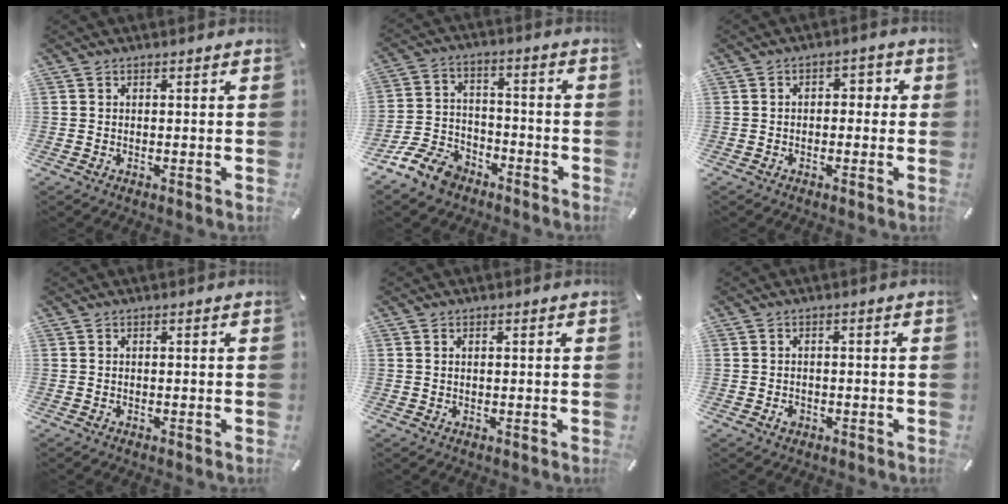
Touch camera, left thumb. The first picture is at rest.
{"total": 11.2, "force": [-7.8, 6.6, 4.5], "torque": [-0.087, 0.053, -0.144]}
{"total": 2.6, "force": [-1.1, 1.8, 1.6], "torque": [-0.032, 0.015, -0.025]}
{"total": 0.0}
{"total": 0.7, "force": [0.2, 0.4, 0.5], "torque": [-0.011, 0.003, 0.003]}
{"total": 1.9, "force": [-0.7, 1.4, 1.0], "torque": [-0.019, 0.005, -0.015]}